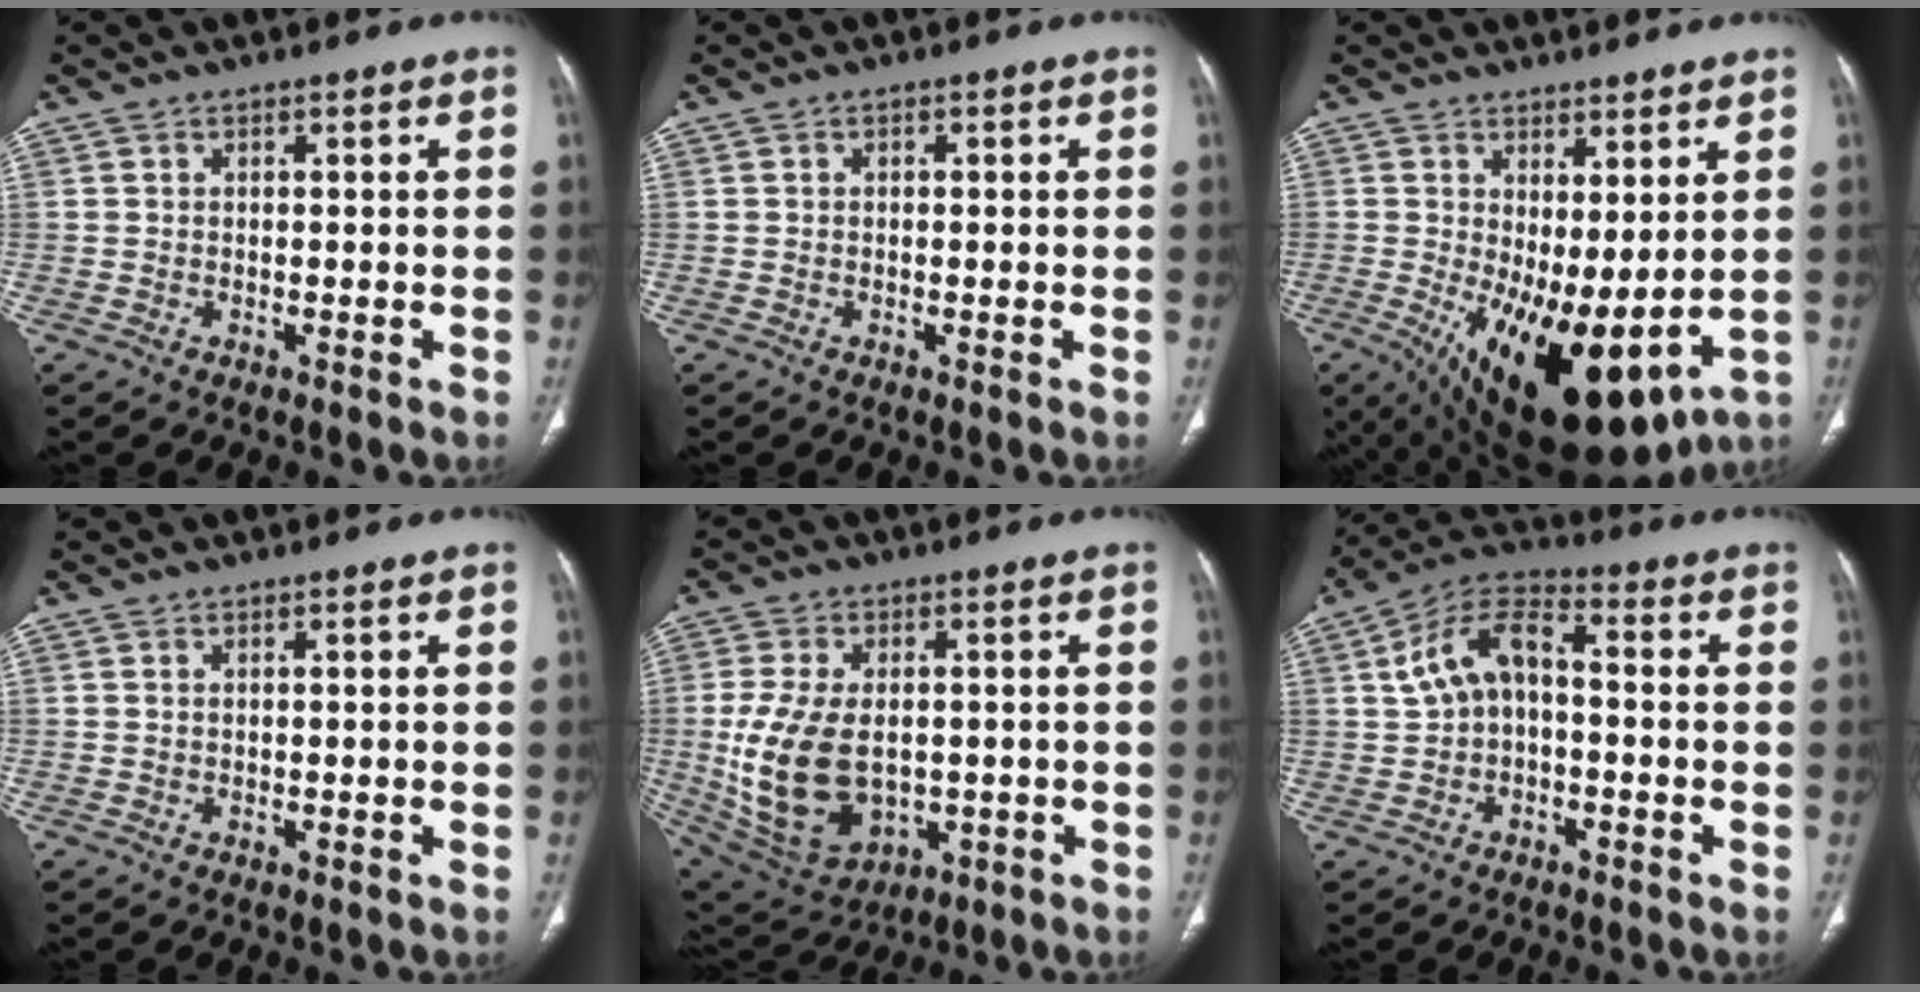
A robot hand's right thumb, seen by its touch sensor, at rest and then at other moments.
{"total": 0.6, "force": [0.1, 0.4, 0.4], "torque": [-0.003, 0.002, 0.000]}
{"total": 16.8, "force": [-1.2, 7.1, 15.1], "torque": [-0.250, -0.029, 0.010]}
{"total": 0.0}
{"total": 17.3, "force": [-1.3, 10.9, 13.4], "torque": [-0.257, -0.009, 0.007]}
{"total": 10.2, "force": [0.3, 6.1, 8.1], "torque": [-0.148, 0.035, -0.006]}